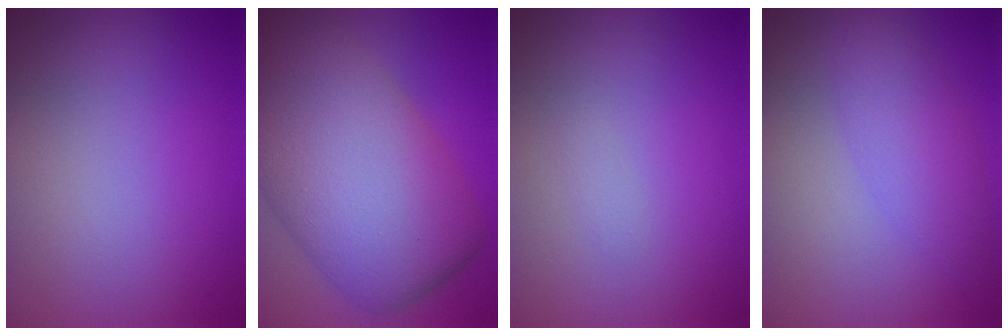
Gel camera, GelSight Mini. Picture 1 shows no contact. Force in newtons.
{"total": 13.9, "press": 13.9, "slide": 0.6}
{"total": 0.5, "press": 0.5, "slide": 0.0}
{"total": 2.9, "press": 2.9, "slide": 0.0}